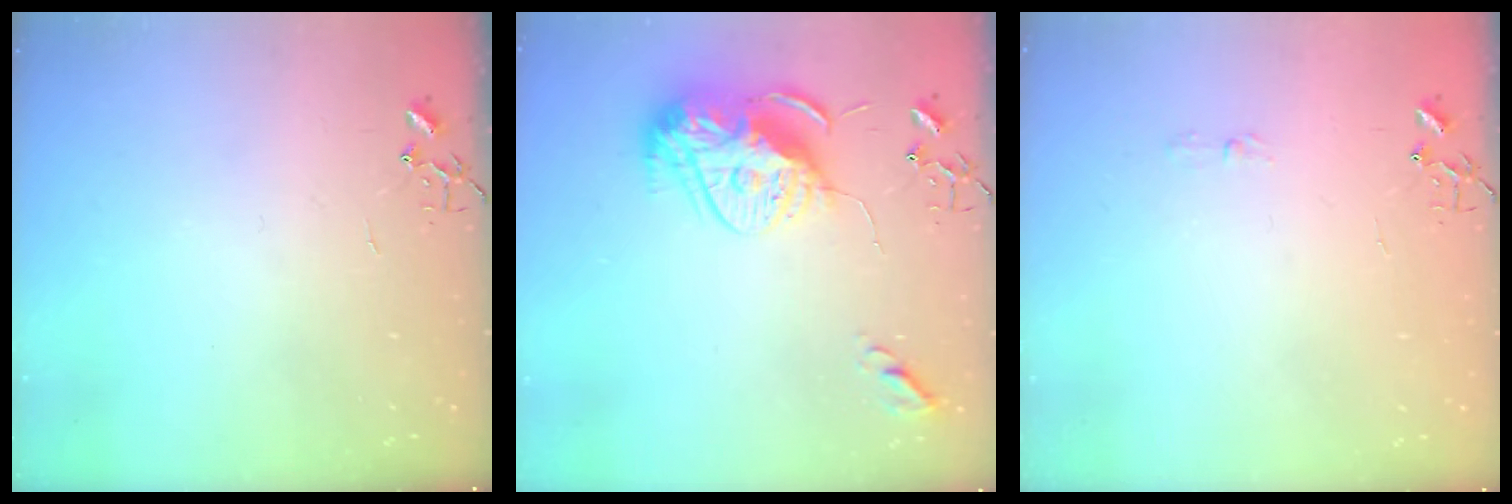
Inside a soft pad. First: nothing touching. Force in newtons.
{"total": 16.2, "press": 16.1, "slide": 1.4}
{"total": 2.9, "press": 2.9, "slide": 0.5}